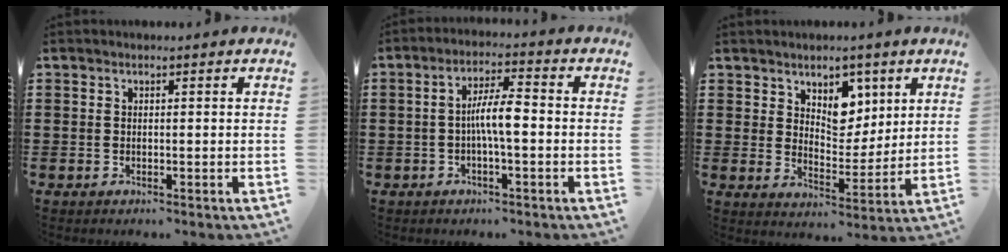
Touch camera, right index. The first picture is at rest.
{"total": 5.8, "force": [-0.8, 1.2, 5.6], "torque": [-0.115, 0.003, -0.022]}
{"total": 6.1, "force": [4.1, 4.3, 1.6], "torque": [-0.033, -0.014, 0.070]}